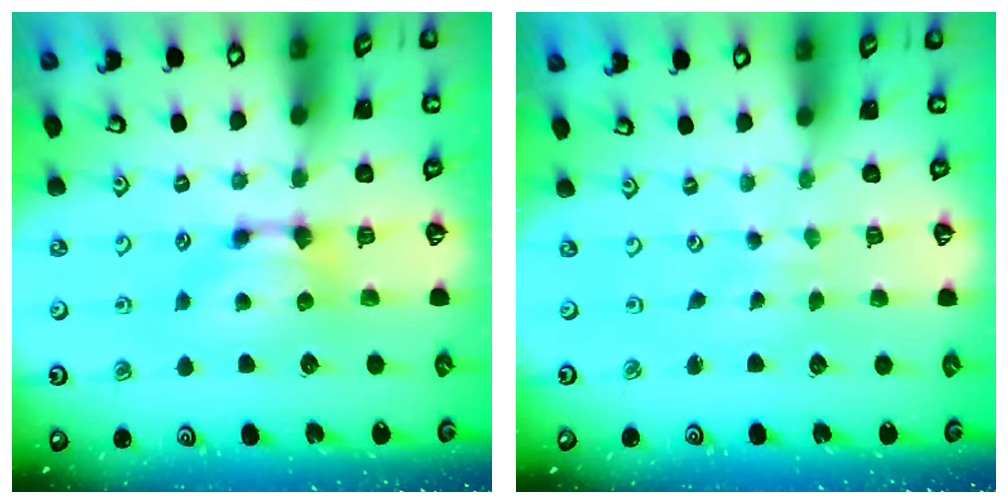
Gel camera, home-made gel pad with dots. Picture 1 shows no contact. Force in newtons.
{"total": 6.1, "press": 6.1, "slide": 0.2}